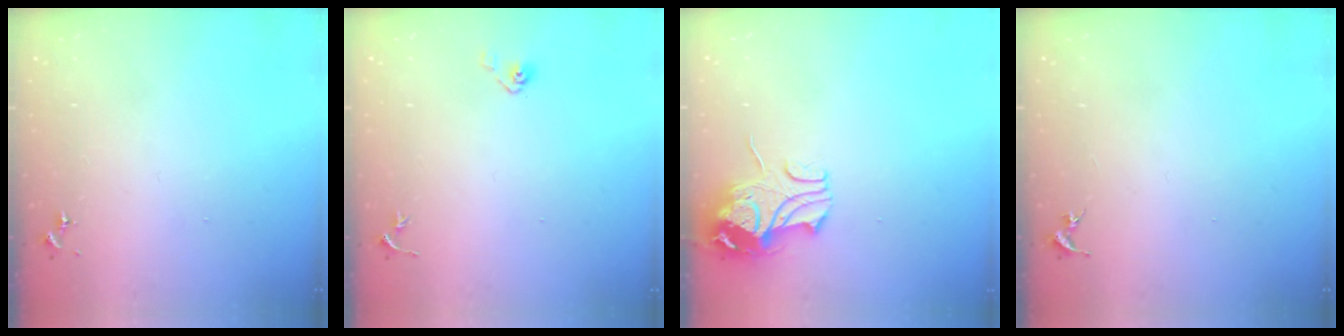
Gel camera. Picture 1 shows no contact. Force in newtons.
{"total": 3.7, "press": 3.4, "slide": 1.3}
{"total": 9.7, "press": 9.7, "slide": 1.0}
{"total": 0.0}